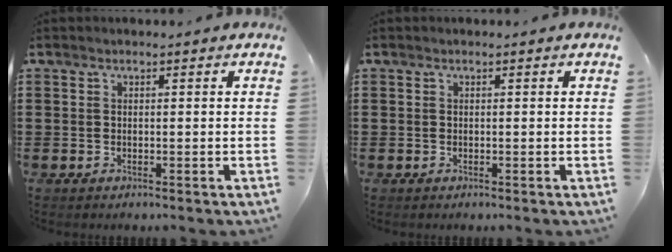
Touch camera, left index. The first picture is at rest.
{"total": 0.0}